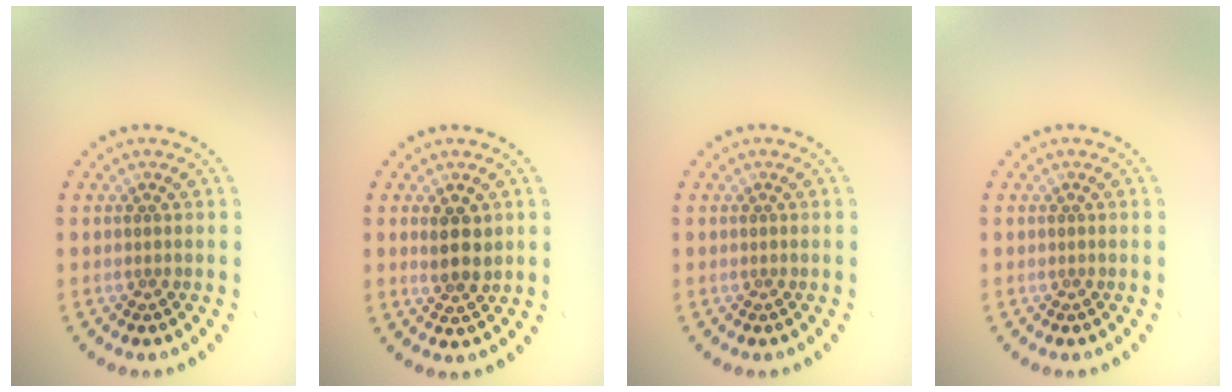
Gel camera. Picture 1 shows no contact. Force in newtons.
{"total": 2.7, "press": 2.6, "slide": 0.9}
{"total": 0.0}
{"total": 0.0}